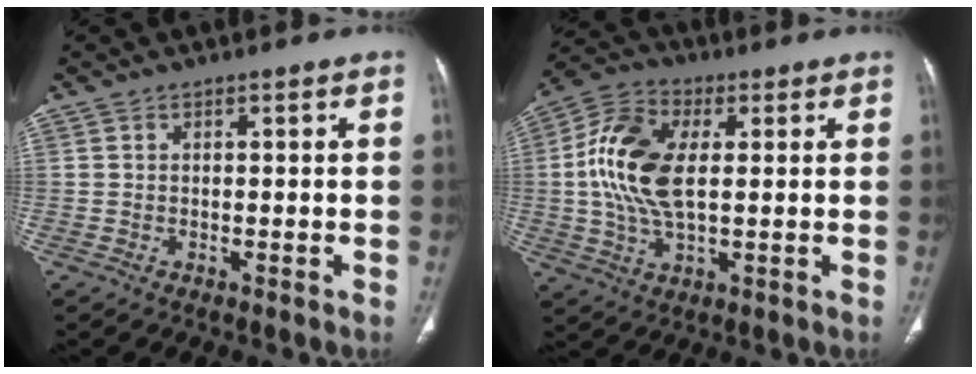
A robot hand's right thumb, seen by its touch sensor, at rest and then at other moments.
{"total": 13.7, "force": [1.5, 7.4, 11.4], "torque": [-0.236, 0.012, 0.024]}